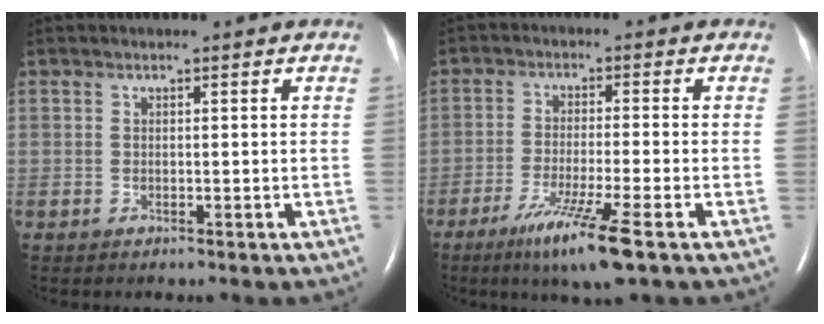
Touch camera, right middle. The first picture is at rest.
{"total": 8.7, "force": [-5.0, -1.1, 7.1], "torque": [-0.137, -0.029, -0.089]}